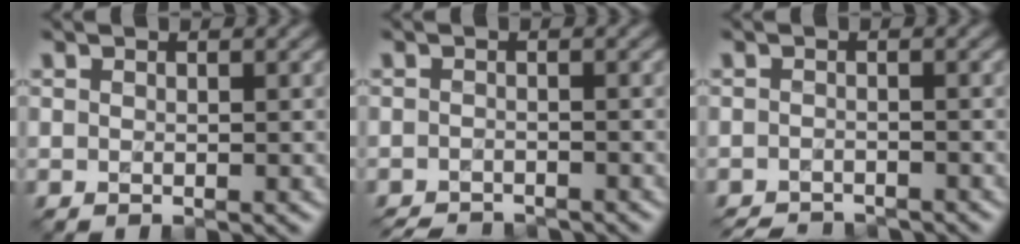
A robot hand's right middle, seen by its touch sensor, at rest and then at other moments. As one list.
[{"total": 3.8, "force": [-3.7, 0.4, 0.7], "torque": [-0.011, -0.010, -0.058]}, {"total": 3.9, "force": [-3.8, 0.6, 0.6], "torque": [-0.010, -0.006, -0.059]}]